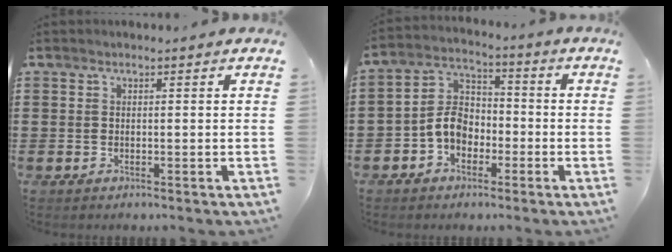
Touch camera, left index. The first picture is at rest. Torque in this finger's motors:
{"motor_torque": [1.12, 1.01, 0.59, 0.10]}